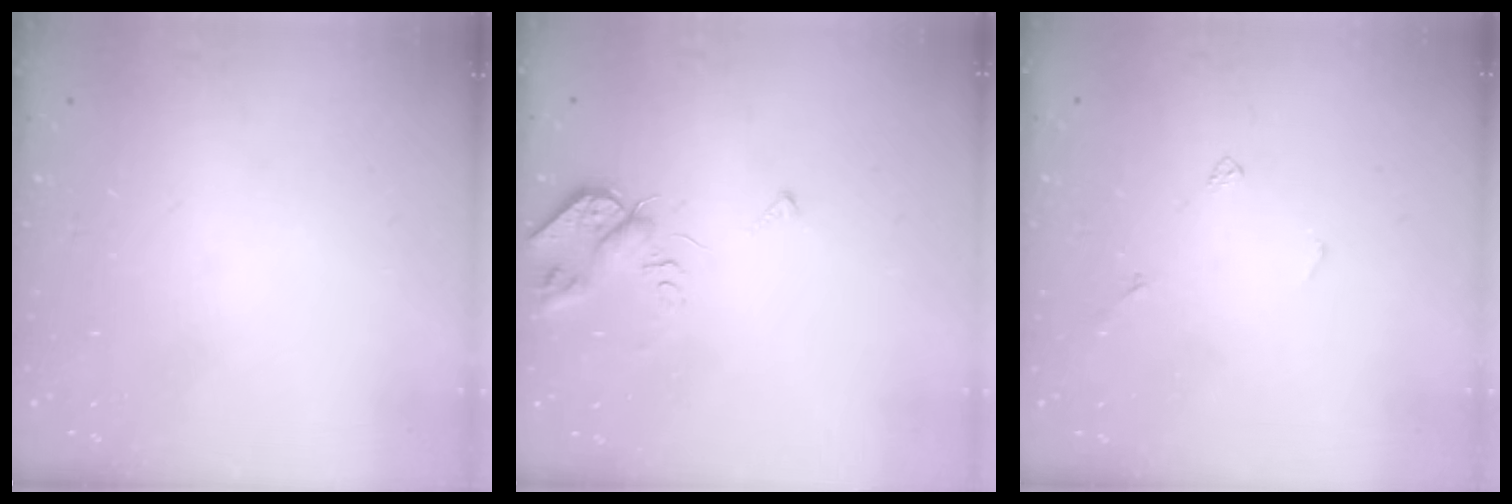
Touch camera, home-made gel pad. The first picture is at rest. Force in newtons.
{"total": 5.5, "press": 5.4, "slide": 0.9}
{"total": 4.0, "press": 4.0, "slide": 0.3}